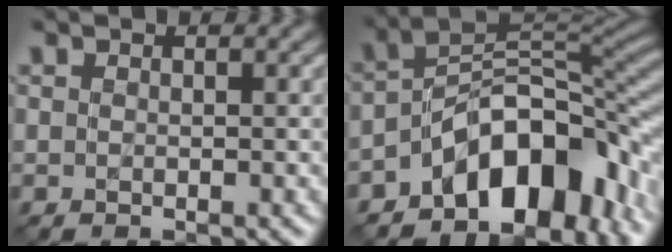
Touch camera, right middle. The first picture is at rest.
{"total": 10.4, "force": [-5.4, 4.9, 7.4], "torque": [-0.085, 0.018, -0.102]}